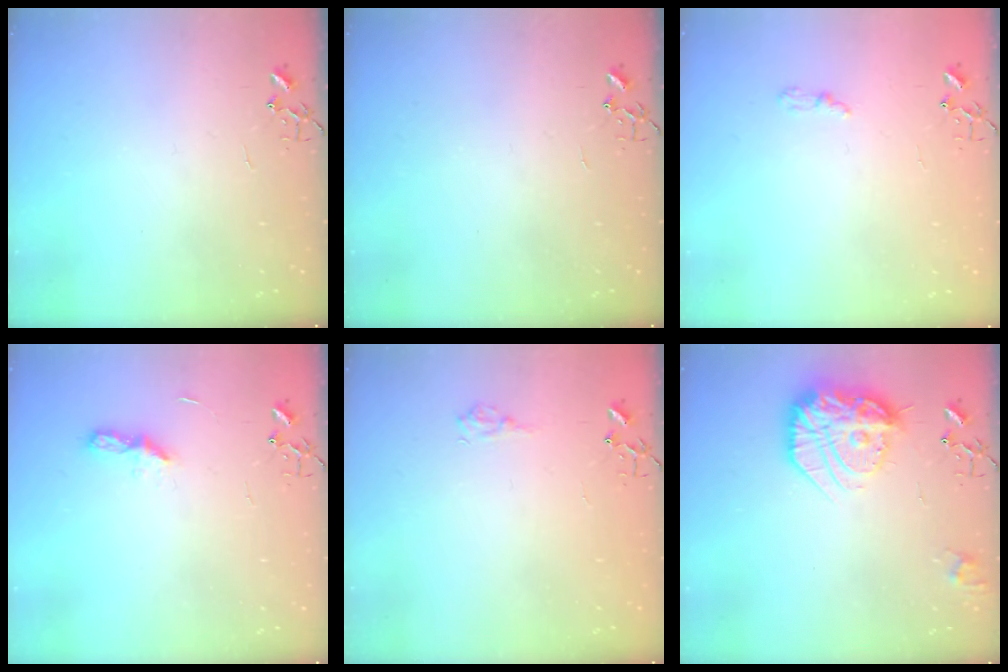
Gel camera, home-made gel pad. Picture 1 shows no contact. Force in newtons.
{"total": 0.0}
{"total": 4.6, "press": 4.5, "slide": 0.6}
{"total": 6.3, "press": 6.3, "slide": 0.7}
{"total": 7.0, "press": 6.9, "slide": 0.6}
{"total": 22.1, "press": 22.0, "slide": 2.1}